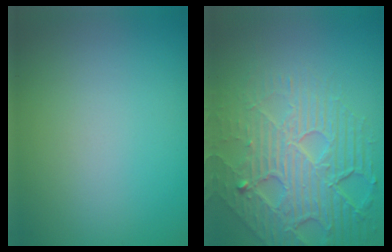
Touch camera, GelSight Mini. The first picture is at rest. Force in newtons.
{"total": 8.4, "press": 5.7, "slide": 6.2}